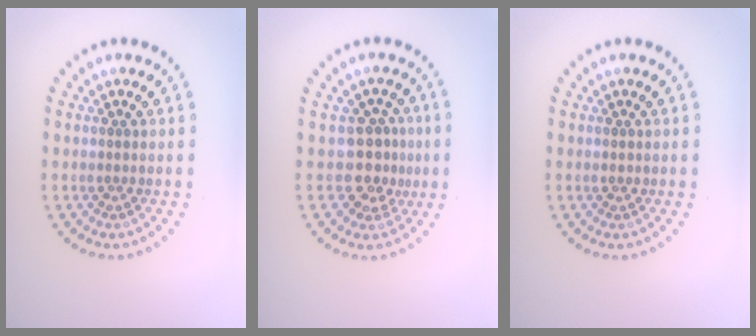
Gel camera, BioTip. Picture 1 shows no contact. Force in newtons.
{"total": 2.9, "press": 2.5, "slide": 1.5}
{"total": 0.5, "press": 0.5, "slide": 0.1}